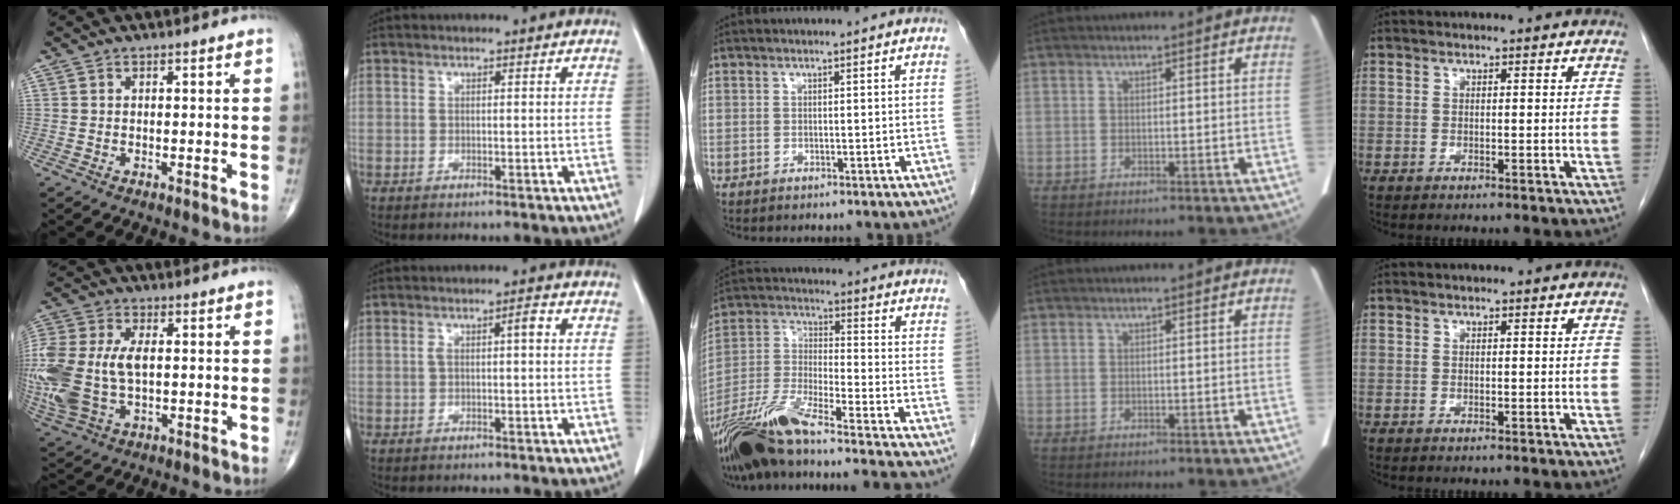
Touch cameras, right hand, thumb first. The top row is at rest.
{"thumb": {"total": 20.3, "force": [-0.5, 12.1, 16.3], "torque": [-0.435, -0.003, 0.003]}, "index": {"total": 2.7, "force": [0.4, 0.6, 2.6], "torque": [-0.049, 0.013, 0.008]}, "middle": {"total": 19.4, "force": [-16.3, -0.7, 10.4], "torque": [-0.232, -0.024, -0.301]}}